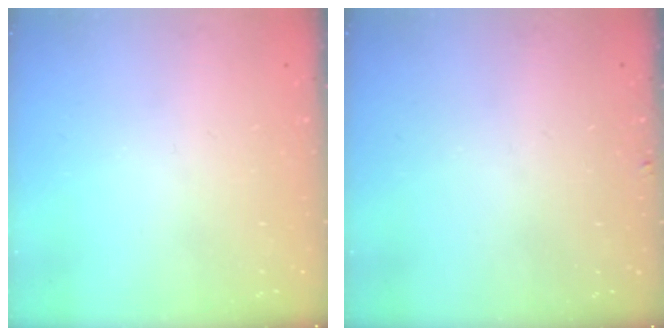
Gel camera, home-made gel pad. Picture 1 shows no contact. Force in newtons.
{"total": 2.8, "press": 2.8, "slide": 0.3}